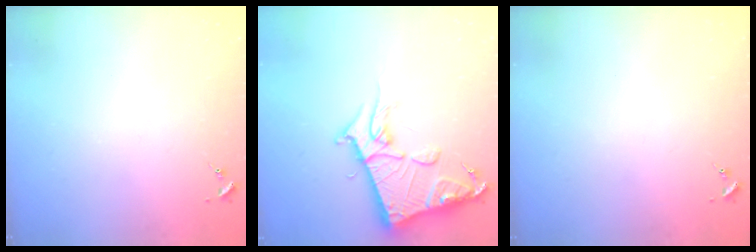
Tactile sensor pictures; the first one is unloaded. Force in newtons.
{"total": 14.8, "press": 14.8, "slide": 1.5}
{"total": 0.0}